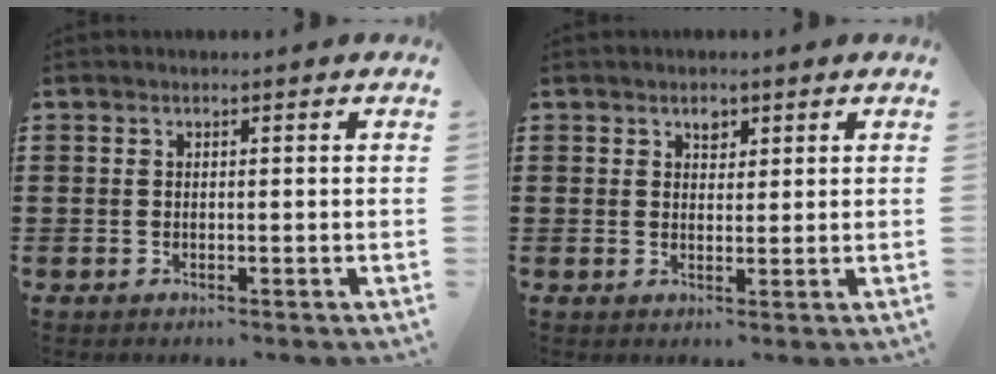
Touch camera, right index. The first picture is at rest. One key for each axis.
{"total": 1.8, "fx": 1.2, "fy": 1.1, "fz": 0.9, "tx": -0.012, "ty": 0.000, "tz": 0.021}